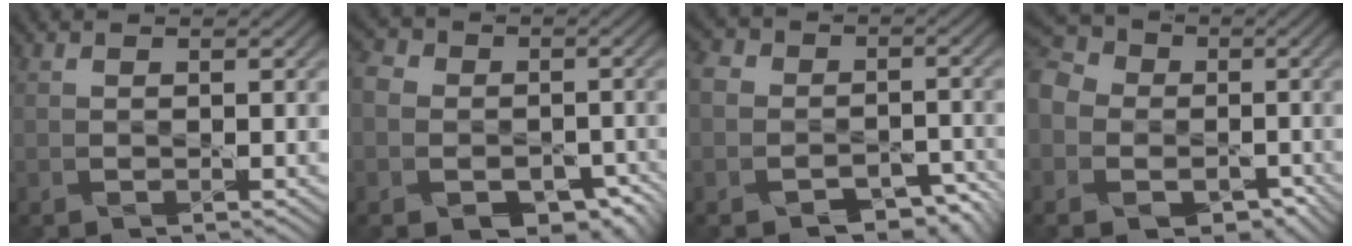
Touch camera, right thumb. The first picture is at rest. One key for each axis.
{"total": 11.1, "fx": -4.3, "fy": 9.4, "fz": 4.0, "tx": -0.108, "ty": -0.032, "tz": -0.079}
{"total": 8.3, "fx": -4.5, "fy": 6.4, "fz": 3.0, "tx": -0.061, "ty": -0.015, "tz": -0.078}
{"total": 11.6, "fx": -3.2, "fy": 9.9, "fz": 4.9, "tx": -0.166, "ty": -0.033, "tz": -0.072}